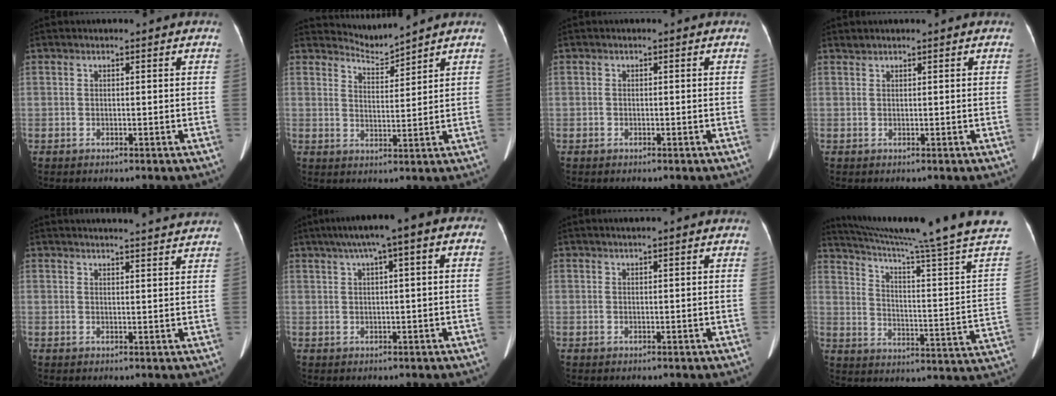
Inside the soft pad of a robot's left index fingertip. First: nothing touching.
{"total": 3.7, "force": [3.5, -0.8, -1.0], "torque": [0.012, -0.011, 0.072]}
{"total": 0.0}
{"total": 0.5, "force": [0.5, 0.0, -0.1], "torque": [-0.004, 0.004, 0.014]}
{"total": 11.1, "force": [10.8, -0.1, 2.7], "torque": [-0.031, 0.002, 0.118]}
{"total": 9.2, "force": [3.7, 1.5, 8.3], "torque": [-0.123, 0.042, 0.045]}
{"total": 1.2, "force": [0.9, -0.1, 0.7], "torque": [-0.011, 0.010, 0.018]}
{"total": 23.5, "force": [20.0, -3.7, 11.7], "torque": [-0.188, -0.089, 0.270]}